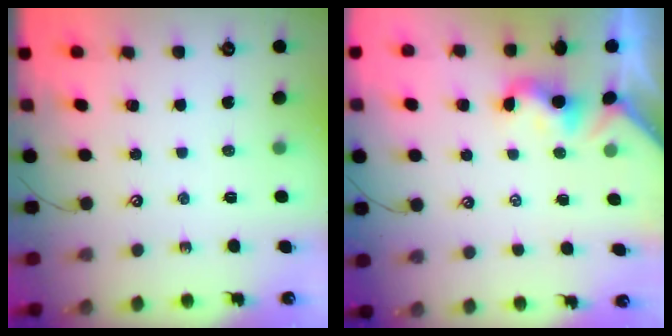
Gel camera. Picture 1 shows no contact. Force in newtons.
{"total": 1.9, "press": 1.8, "slide": 0.5}